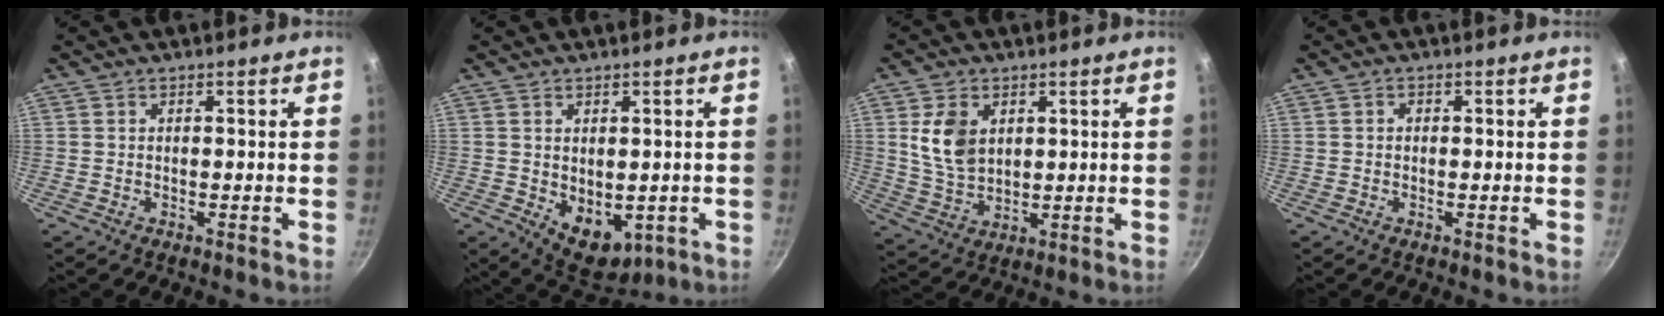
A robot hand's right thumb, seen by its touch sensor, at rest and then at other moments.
{"total": 8.4, "force": [-0.6, 5.8, 6.1], "torque": [-0.060, -0.016, 0.013]}
{"total": 8.9, "force": [2.6, 6.2, 5.9], "torque": [-0.098, -0.018, 0.056]}
{"total": 0.9, "force": [0.0, 0.7, 0.5], "torque": [-0.008, 0.005, -0.001]}